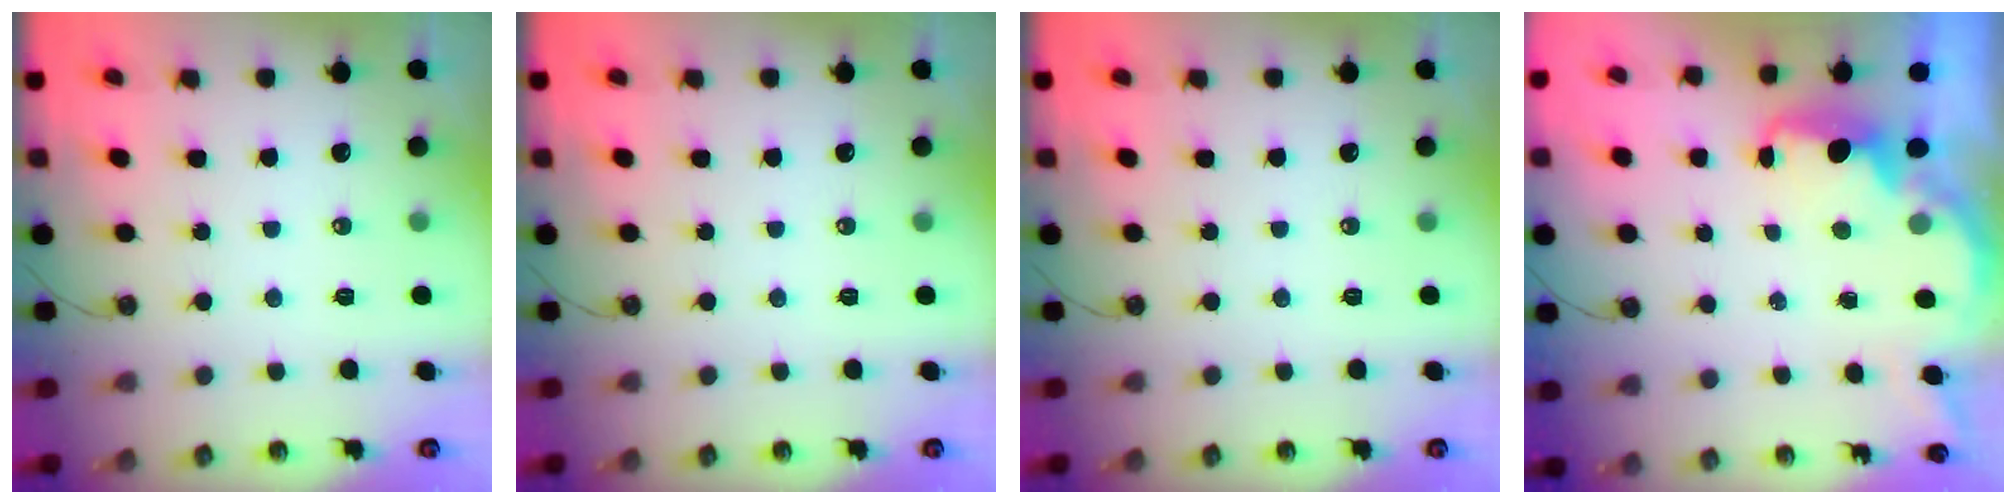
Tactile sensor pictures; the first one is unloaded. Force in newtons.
{"total": 0.0}
{"total": 0.0}
{"total": 2.3, "press": 2.2, "slide": 0.8}